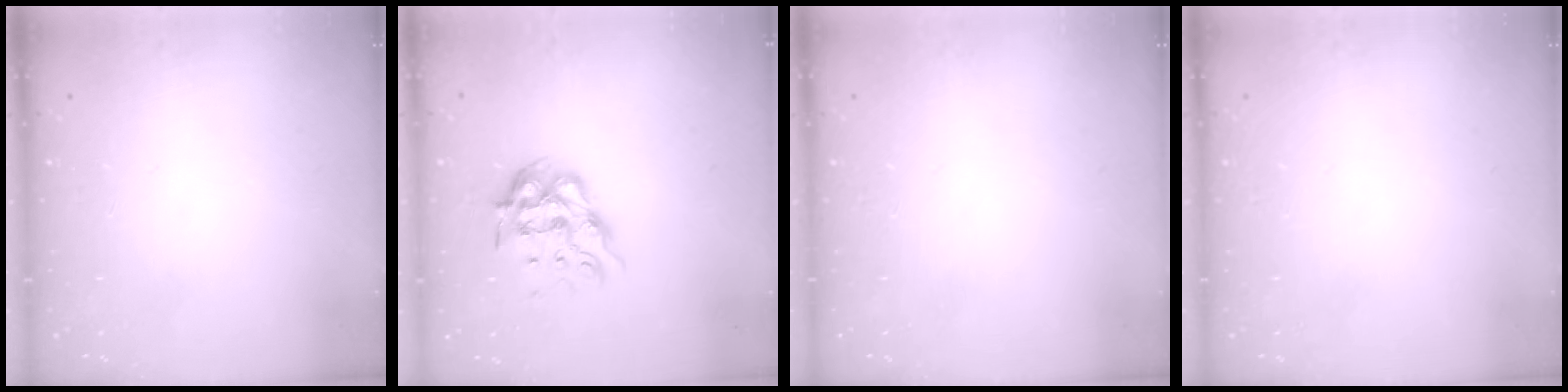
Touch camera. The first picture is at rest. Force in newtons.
{"total": 9.3, "press": 9.3, "slide": 1.2}
{"total": 0.0}
{"total": 0.0}